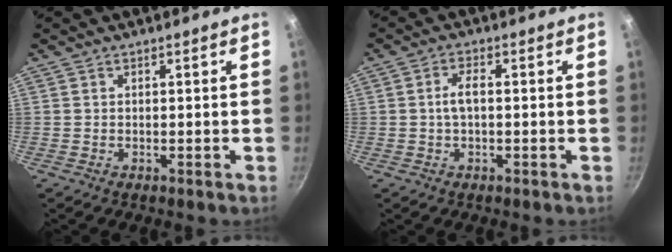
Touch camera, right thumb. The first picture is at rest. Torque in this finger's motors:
{"motor_torque": [0.15, 1.28, 0.56, -0.23, 0.02]}